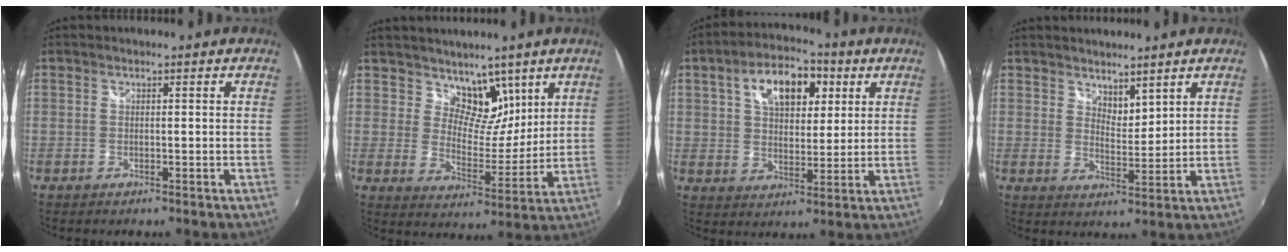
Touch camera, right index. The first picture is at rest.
{"total": 8.8, "force": [6.0, 5.5, 3.5], "torque": [-0.036, -0.018, 0.102]}
{"total": 13.4, "force": [5.3, 7.6, 9.7], "torque": [-0.162, 0.033, 0.087]}
{"total": 4.3, "force": [3.7, 1.7, 1.7], "torque": [-0.018, -0.002, 0.064]}